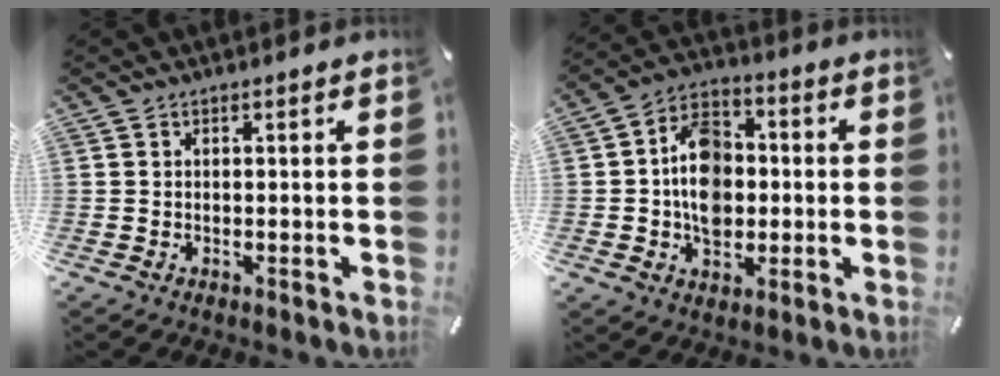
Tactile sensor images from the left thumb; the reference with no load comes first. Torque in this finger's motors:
{"motor_torque": [1.77, 1.92, 1.27, -0.22, 0.14]}